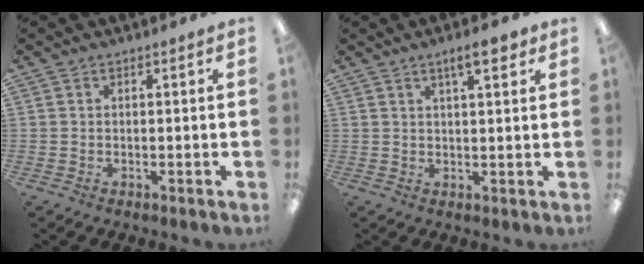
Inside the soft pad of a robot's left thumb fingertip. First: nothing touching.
{"total": 5.7, "force": [3.3, 1.7, 4.3], "torque": [-0.059, -0.009, 0.050]}